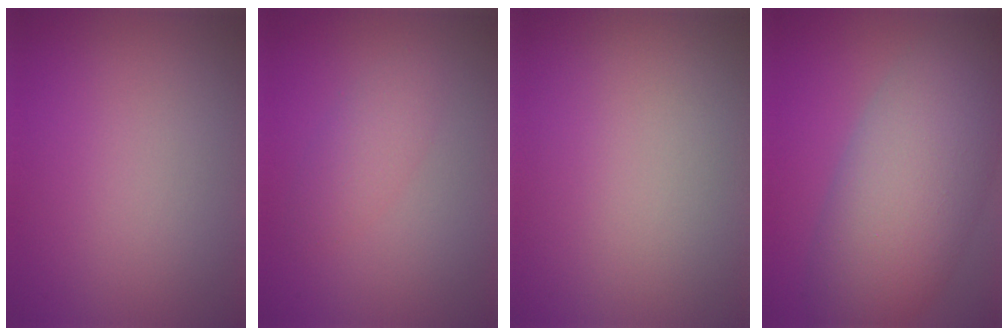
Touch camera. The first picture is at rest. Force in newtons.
{"total": 2.1, "press": 2.1, "slide": 0.1}
{"total": 0.0}
{"total": 8.8, "press": 8.8, "slide": 0.6}